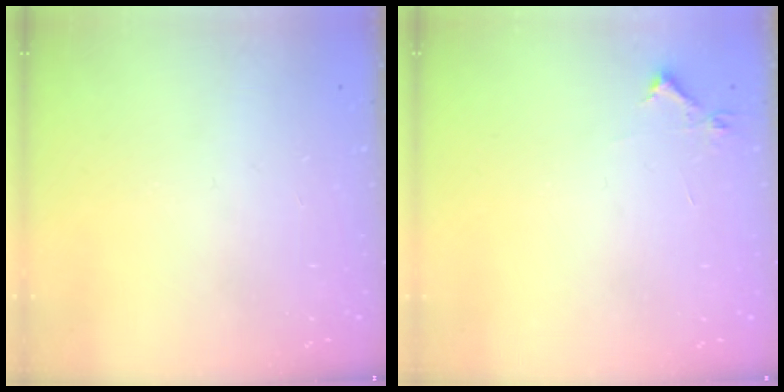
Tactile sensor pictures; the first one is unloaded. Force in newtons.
{"total": 3.9, "press": 3.8, "slide": 0.6}